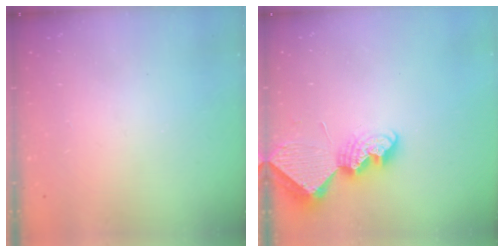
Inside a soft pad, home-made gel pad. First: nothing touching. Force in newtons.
{"total": 8.2, "press": 8.2, "slide": 0.4}